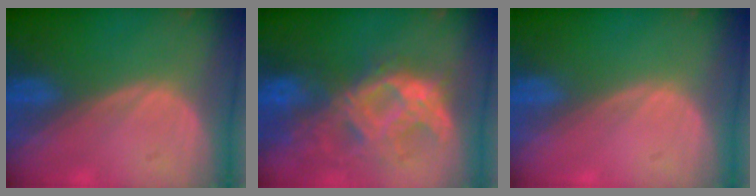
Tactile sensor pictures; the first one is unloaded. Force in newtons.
{"total": 10.5, "press": 9.2, "slide": 5.0}
{"total": 0.0}